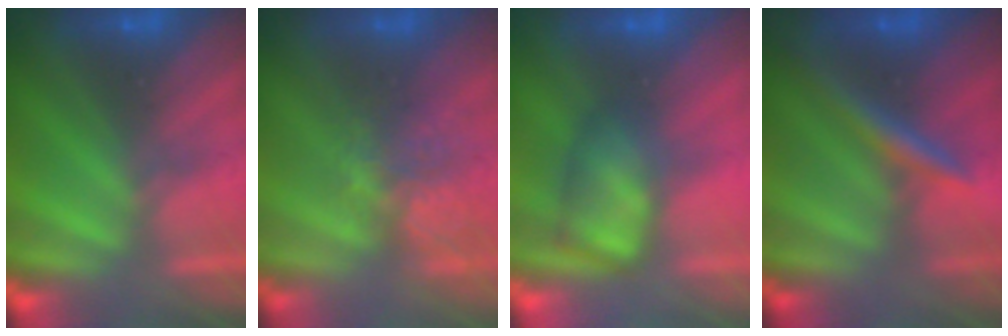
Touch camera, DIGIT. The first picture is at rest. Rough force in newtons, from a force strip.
{"total": 3.7}
{"total": 4.7}
{"total": 2.4}